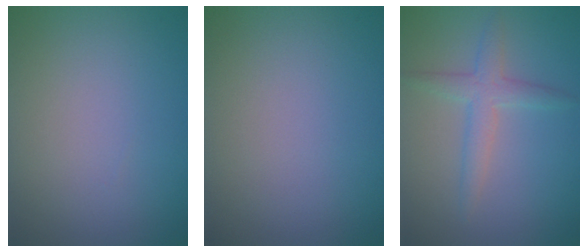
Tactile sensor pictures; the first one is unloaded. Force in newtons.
{"total": 0.0}
{"total": 2.7, "press": 2.7, "slide": 0.0}